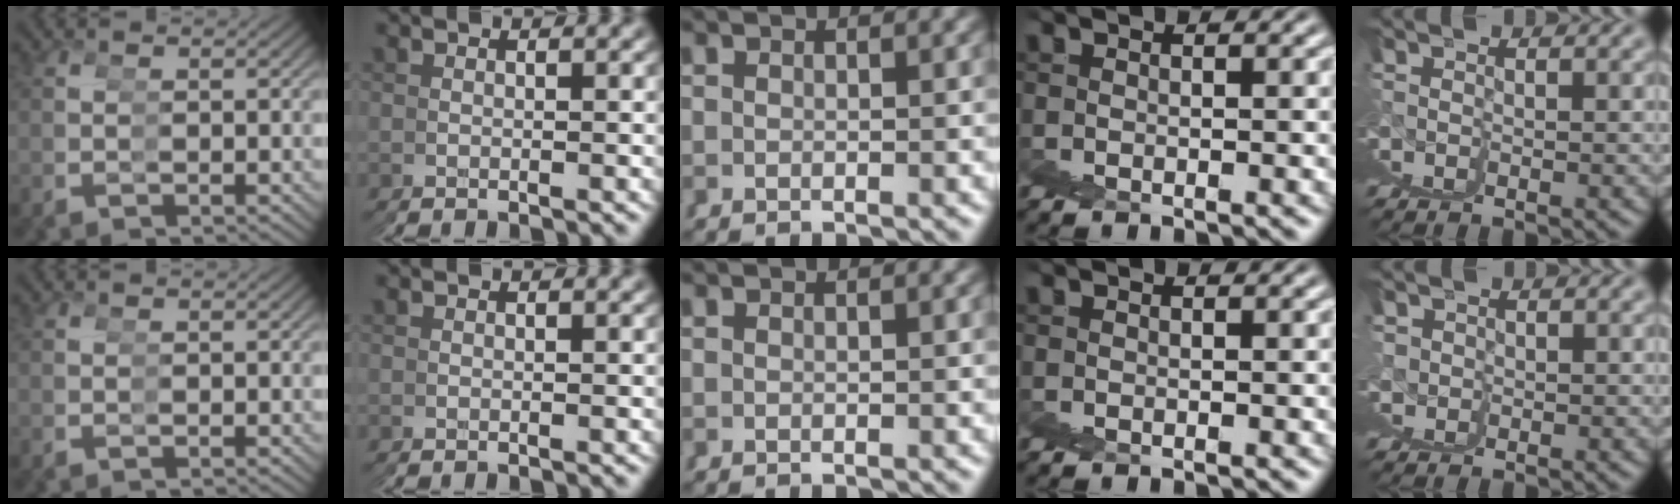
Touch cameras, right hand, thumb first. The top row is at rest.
{"little": {"total": 2.0, "force": [0.9, 1.7, 0.4], "torque": [-0.005, -0.007, 0.012]}}